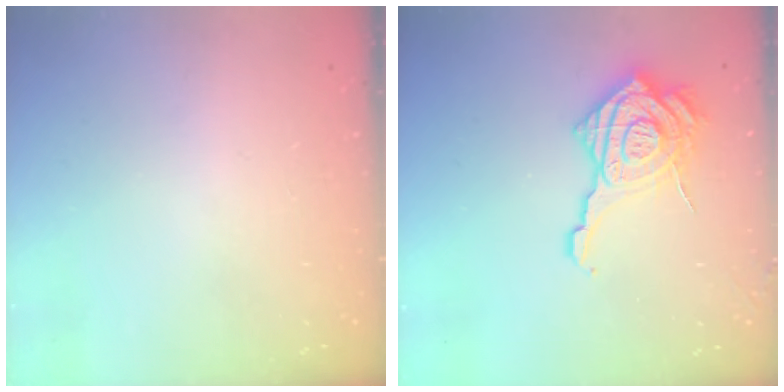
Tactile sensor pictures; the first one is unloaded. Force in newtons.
{"total": 17.7, "press": 17.6, "slide": 1.4}